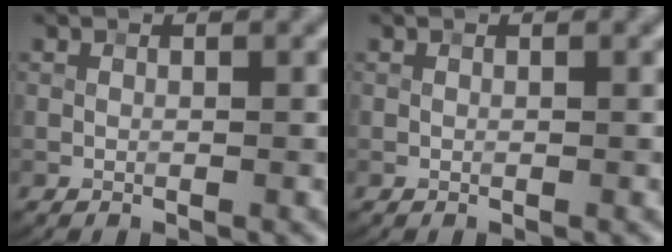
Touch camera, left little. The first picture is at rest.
{"total": 0.0}